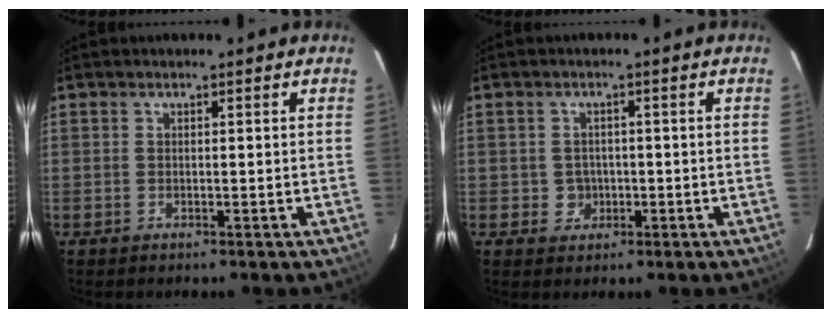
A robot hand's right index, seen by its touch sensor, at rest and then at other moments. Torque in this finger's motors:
{"motor_torque": [0.25, -0.14, -0.01, 0.00]}